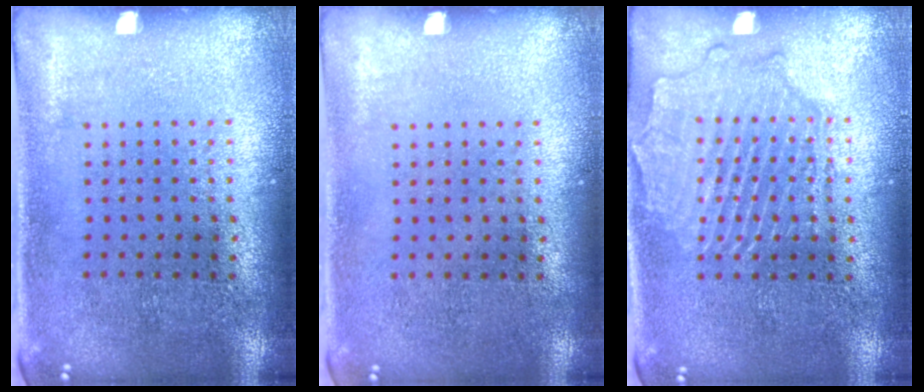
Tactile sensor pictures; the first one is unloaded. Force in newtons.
{"total": 0.0}
{"total": 2.6, "press": 2.6, "slide": 0.2}